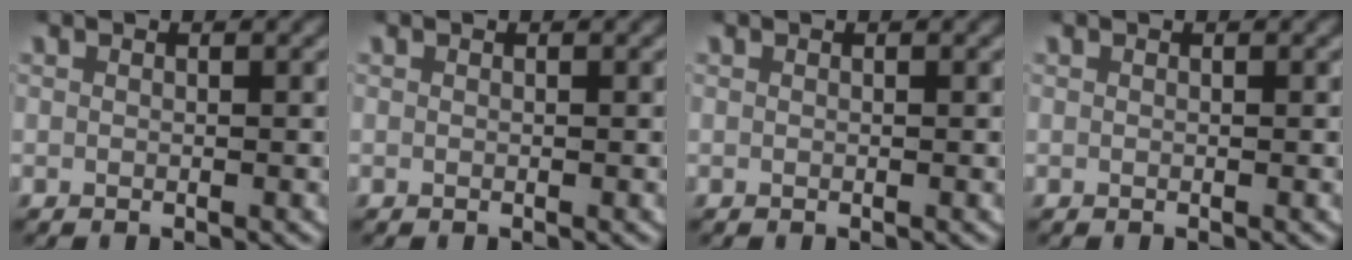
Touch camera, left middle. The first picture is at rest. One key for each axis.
{"total": 0.0}
{"total": 0.0}
{"total": 0.0}